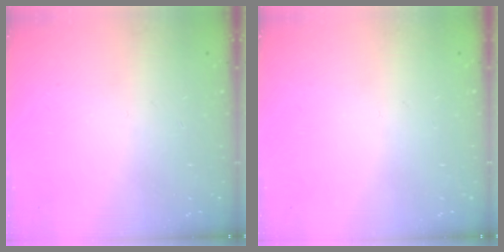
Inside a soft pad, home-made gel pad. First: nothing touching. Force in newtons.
{"total": 0.0}